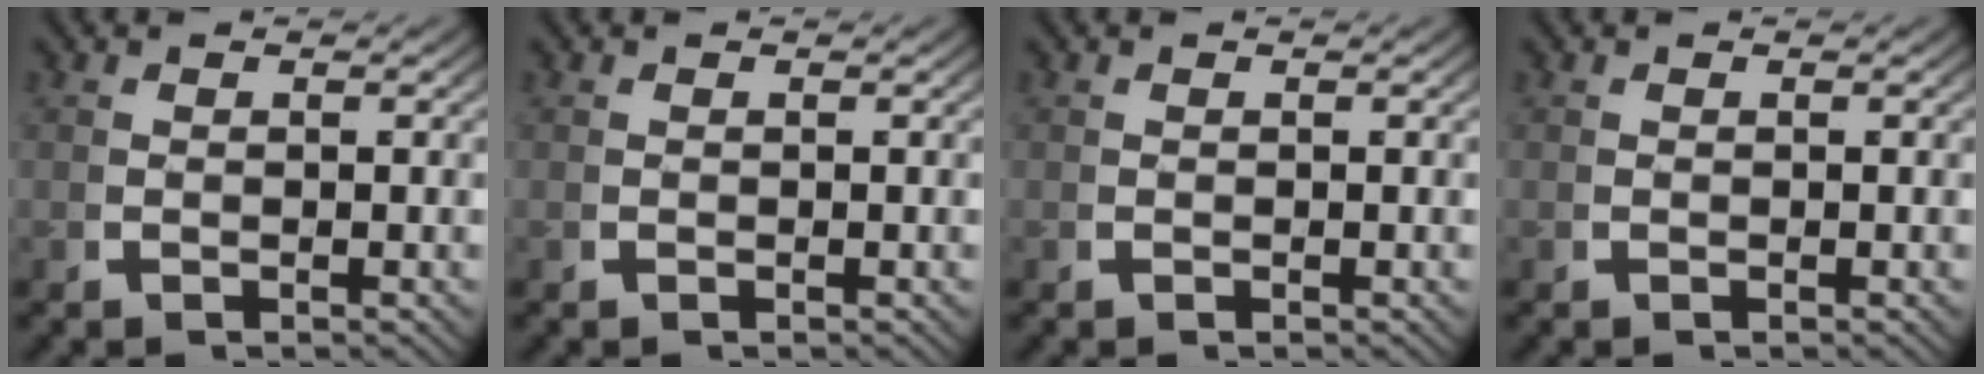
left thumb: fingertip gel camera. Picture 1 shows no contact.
{"total": 0.0}
{"total": 0.0}
{"total": 0.0}